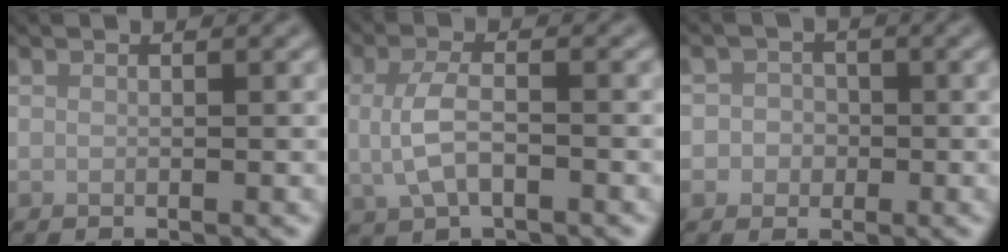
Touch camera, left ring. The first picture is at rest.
{"total": 3.9, "force": [-0.4, 1.9, 3.4], "torque": [-0.079, -0.006, -0.008]}
{"total": 2.4, "force": [-0.3, 2.3, 0.6], "torque": [0.014, 0.004, -0.023]}